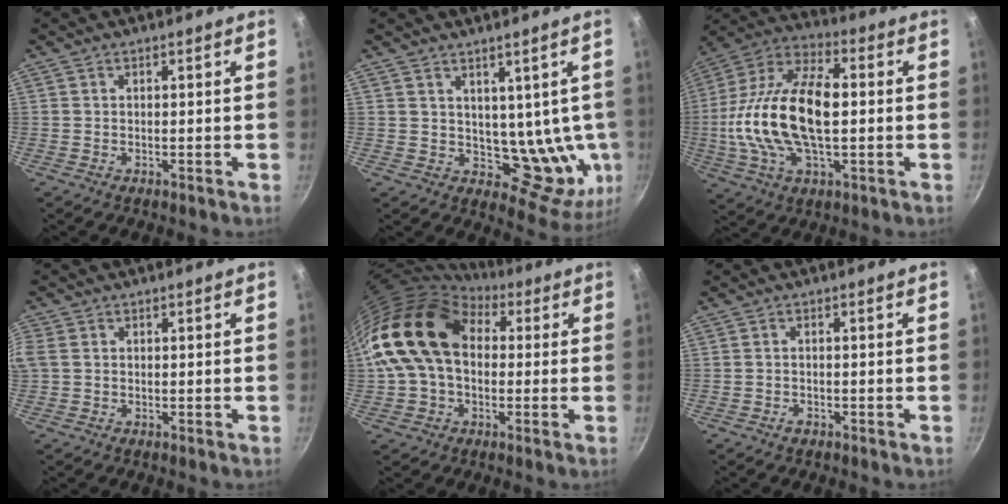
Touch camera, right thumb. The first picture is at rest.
{"total": 10.8, "force": [3.1, 7.1, 7.6], "torque": [-0.059, -0.032, 0.061]}
{"total": 22.0, "force": [-0.5, 11.2, 18.9], "torque": [-0.357, 0.034, -0.023]}
{"total": 3.0, "force": [0.4, 2.3, 1.9], "torque": [-0.046, 0.004, 0.005]}
{"total": 18.1, "force": [2.1, 13.0, 12.3], "torque": [-0.206, 0.039, 0.025]}
{"total": 1.2, "force": [-0.8, 0.5, 0.7], "torque": [-0.017, 0.007, -0.017]}